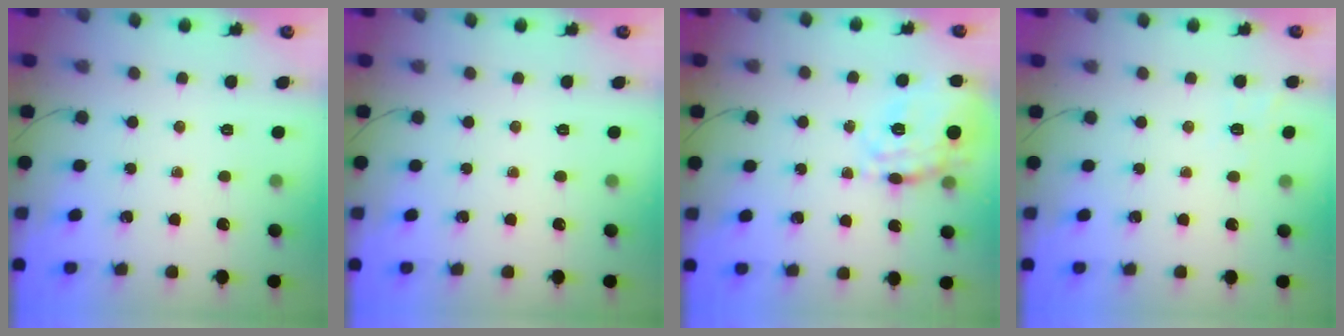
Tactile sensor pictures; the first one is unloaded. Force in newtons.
{"total": 0.0}
{"total": 20.1, "press": 20.0, "slide": 1.5}
{"total": 6.9, "press": 6.6, "slide": 2.1}